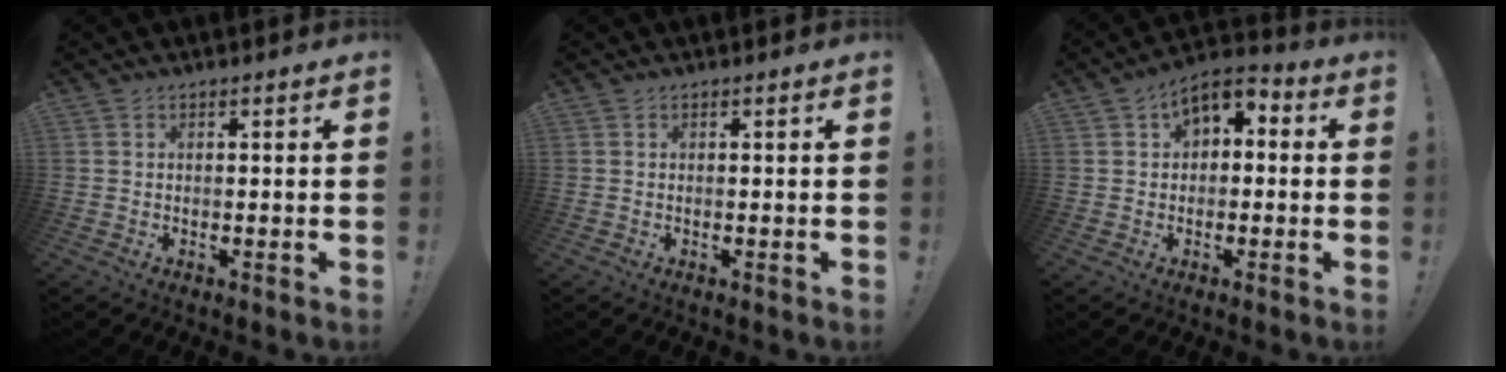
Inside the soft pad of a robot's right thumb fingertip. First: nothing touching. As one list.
[{"total": 0.0}, {"total": 6.3, "force": [1.8, 4.4, 4.1], "torque": [-0.062, 0.004, 0.036]}]